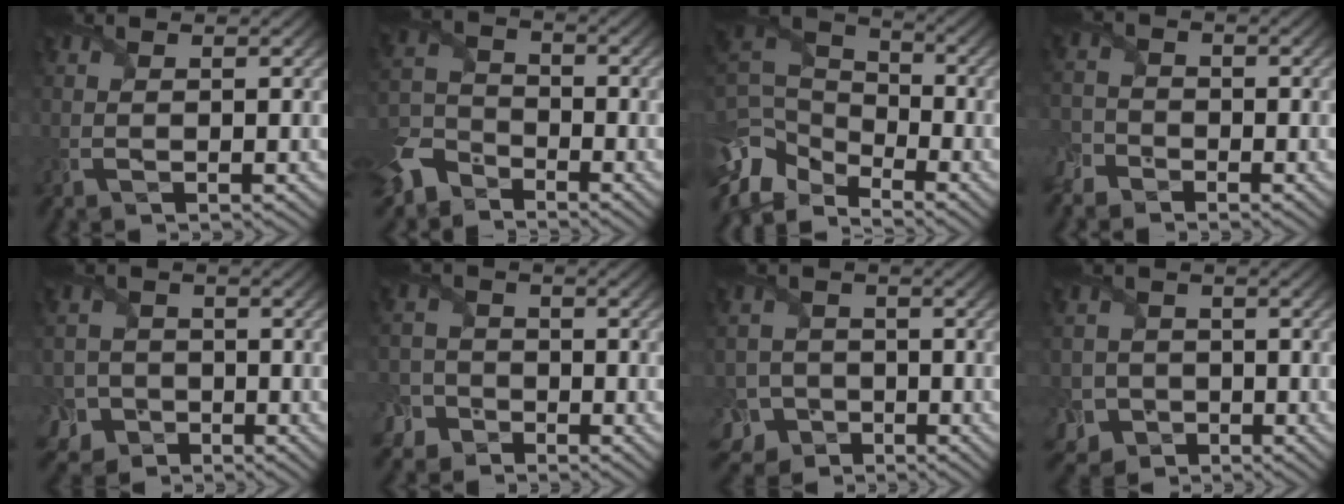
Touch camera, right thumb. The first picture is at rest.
{"total": 7.9, "force": [-5.8, 4.5, 2.9], "torque": [-0.078, -0.018, -0.136]}
{"total": 10.0, "force": [-6.0, 5.6, 5.8], "torque": [-0.157, -0.009, -0.129]}
{"total": 3.2, "force": [-2.5, 1.9, 0.4], "torque": [-0.013, -0.001, -0.062]}
{"total": 7.3, "force": [-3.6, 6.1, 1.6], "torque": [-0.038, -0.021, -0.088]}
{"total": 5.6, "force": [-3.4, 4.3, 1.2], "torque": [-0.018, -0.008, -0.083]}
{"total": 8.0, "force": [-4.3, 6.4, 1.9], "torque": [-0.043, -0.025, -0.094]}
{"total": 6.9, "force": [-3.0, 6.0, 1.4], "torque": [-0.040, -0.019, -0.075]}